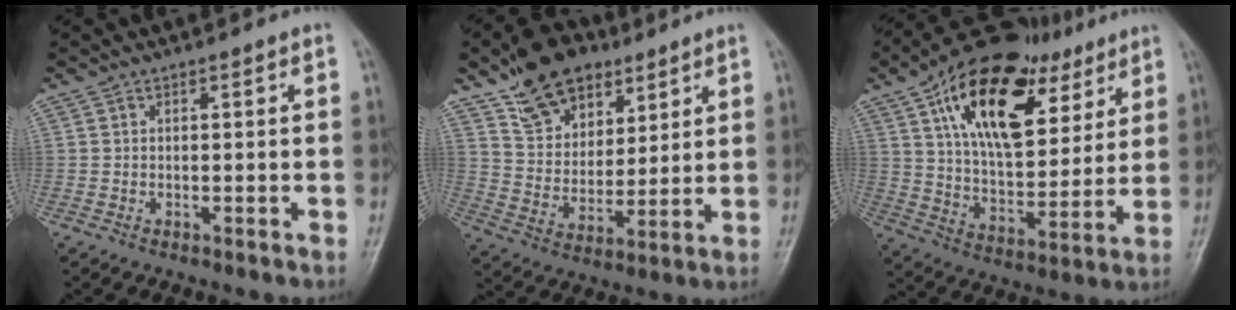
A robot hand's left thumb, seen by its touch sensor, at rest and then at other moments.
{"total": 14.8, "force": [9.4, 9.1, 7.0], "torque": [-0.083, -0.036, 0.169]}
{"total": 24.8, "force": [11.6, 13.1, 17.6], "torque": [-0.252, -0.022, 0.192]}